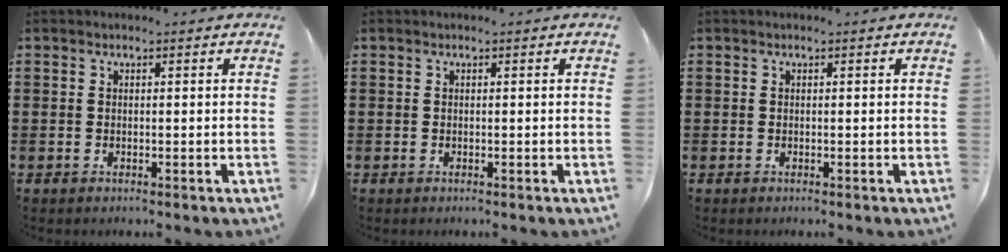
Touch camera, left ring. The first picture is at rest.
{"total": 0.0}
{"total": 0.0}